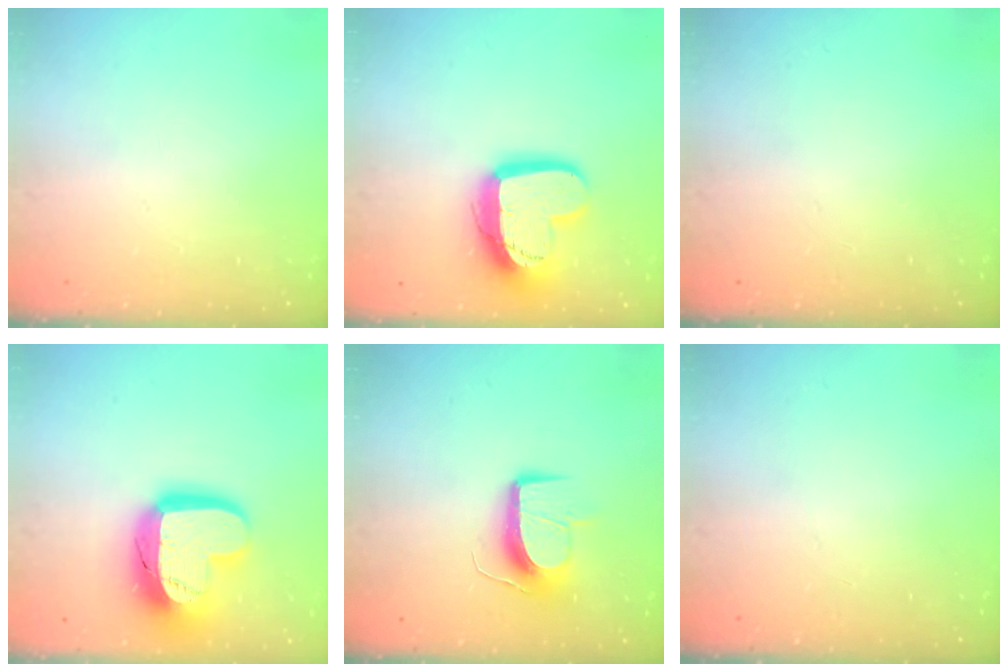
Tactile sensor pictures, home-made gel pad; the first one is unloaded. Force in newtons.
{"total": 16.7, "press": 16.6, "slide": 1.5}
{"total": 0.0}
{"total": 18.9, "press": 18.8, "slide": 1.7}
{"total": 11.6, "press": 11.6, "slide": 0.1}
{"total": 0.0}